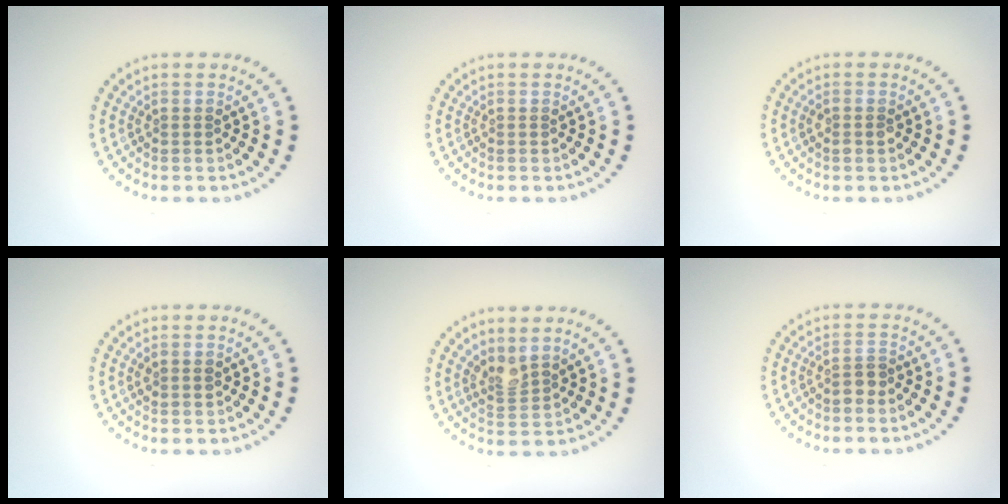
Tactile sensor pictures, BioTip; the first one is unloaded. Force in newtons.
{"total": 0.0}
{"total": 1.0, "press": 1.0, "slide": 0.2}
{"total": 0.9, "press": 0.9, "slide": 0.3}
{"total": 2.1, "press": 1.5, "slide": 1.4}
{"total": 1.7, "press": 1.4, "slide": 0.9}